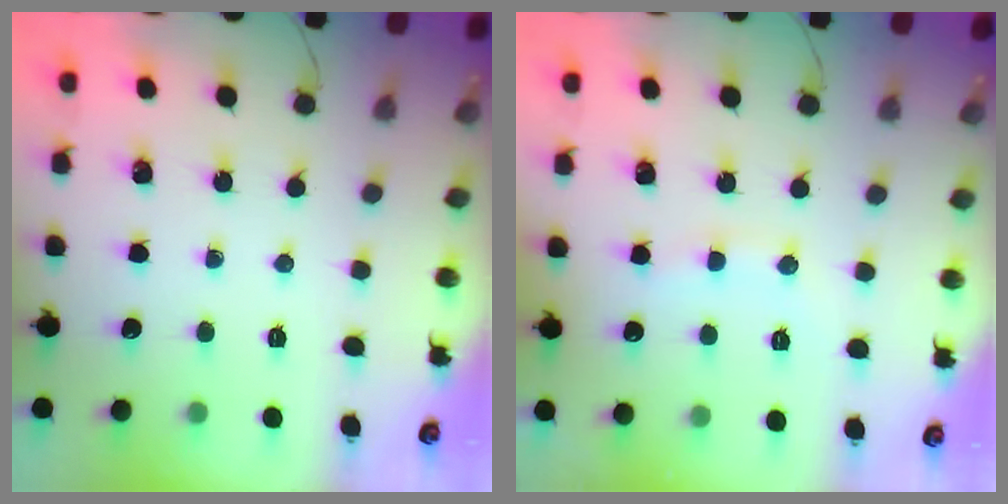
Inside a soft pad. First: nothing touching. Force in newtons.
{"total": 8.1, "press": 8.0, "slide": 1.0}